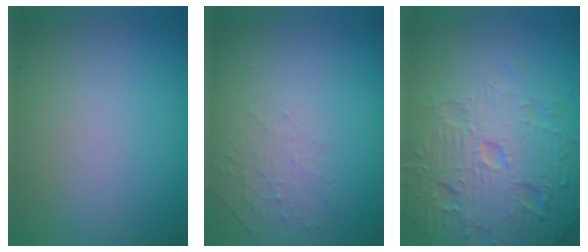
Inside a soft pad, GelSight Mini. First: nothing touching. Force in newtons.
{"total": 1.8, "press": 0.5, "slide": 1.7}
{"total": 7.8, "press": 7.6, "slide": 1.9}